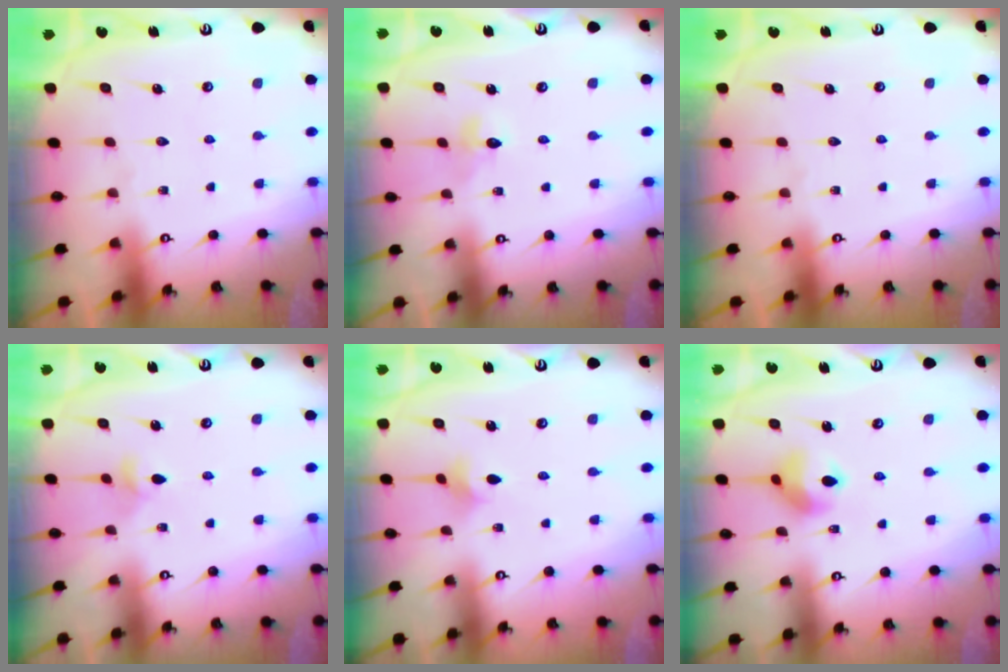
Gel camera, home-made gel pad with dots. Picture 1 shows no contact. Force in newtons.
{"total": 3.4, "press": 3.4, "slide": 0.5}
{"total": 0.0}
{"total": 3.6, "press": 3.6, "slide": 0.8}
{"total": 2.5, "press": 2.4, "slide": 0.6}
{"total": 9.2, "press": 9.0, "slide": 2.2}